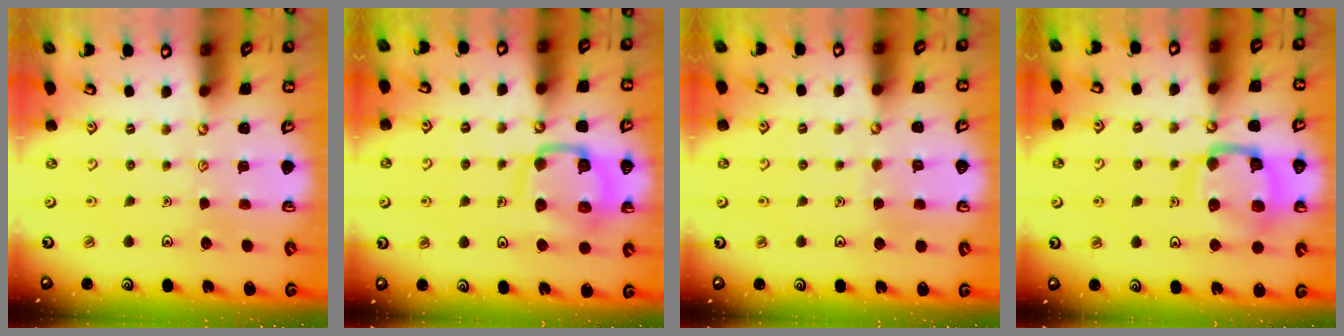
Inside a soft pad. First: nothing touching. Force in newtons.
{"total": 12.6, "press": 12.5, "slide": 1.4}
{"total": 2.9, "press": 2.9, "slide": 0.3}
{"total": 13.7, "press": 13.7, "slide": 1.4}